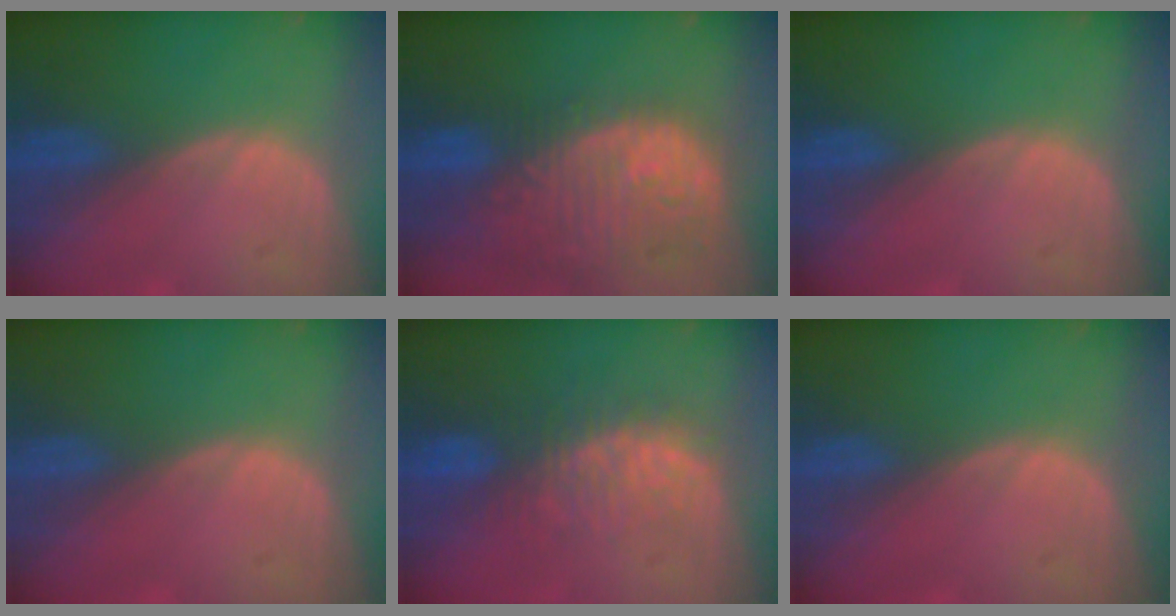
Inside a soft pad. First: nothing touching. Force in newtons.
{"total": 13.3, "press": 11.2, "slide": 7.1}
{"total": 0.0}
{"total": 0.0}
{"total": 8.1, "press": 7.5, "slide": 3.1}
{"total": 0.0}